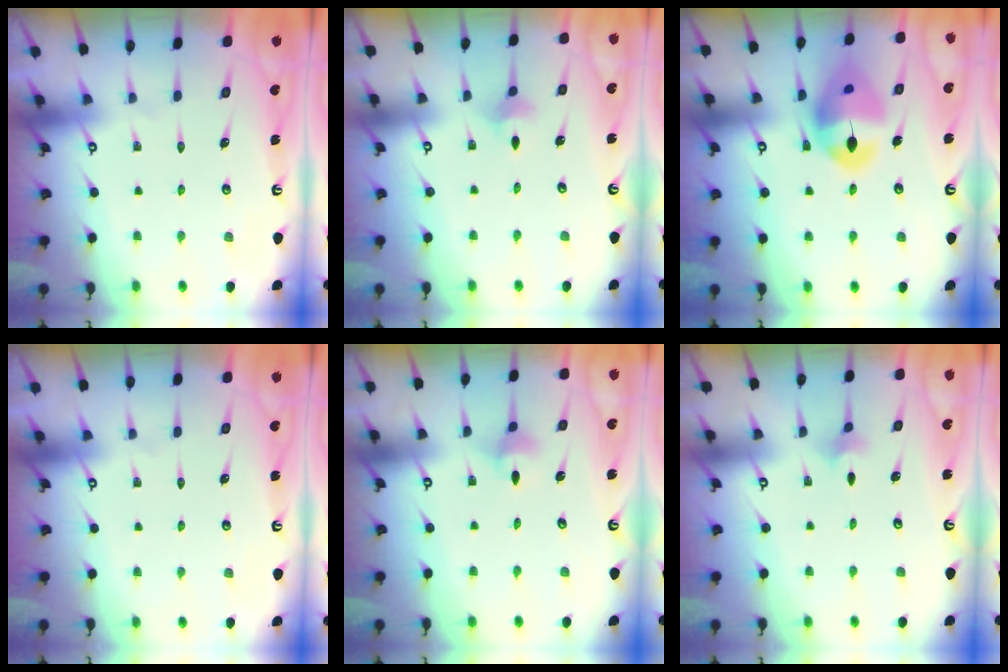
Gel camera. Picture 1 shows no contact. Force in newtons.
{"total": 3.7, "press": 3.7, "slide": 0.4}
{"total": 16.8, "press": 16.6, "slide": 2.2}
{"total": 0.0}
{"total": 3.7, "press": 3.7, "slide": 0.7}
{"total": 1.8, "press": 1.7, "slide": 0.5}